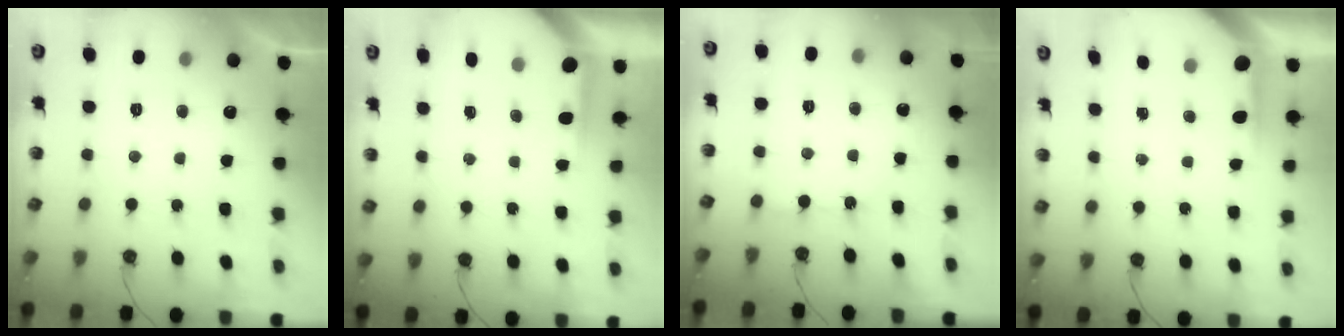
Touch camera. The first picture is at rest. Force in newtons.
{"total": 3.8, "press": 3.8, "slide": 0.4}
{"total": 3.5, "press": 3.4, "slide": 0.5}
{"total": 4.6, "press": 4.6, "slide": 0.3}